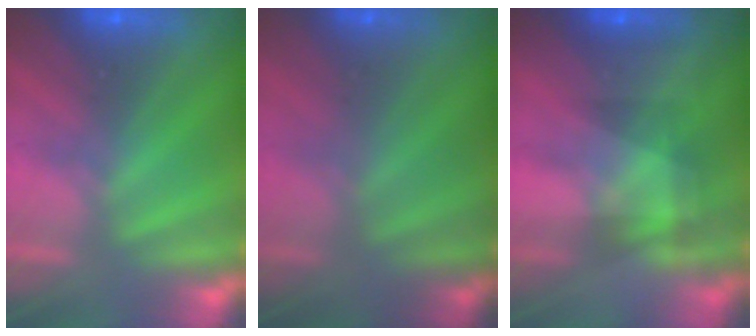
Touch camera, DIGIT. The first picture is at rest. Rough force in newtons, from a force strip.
{"total": 1.0}
{"total": 4.6}